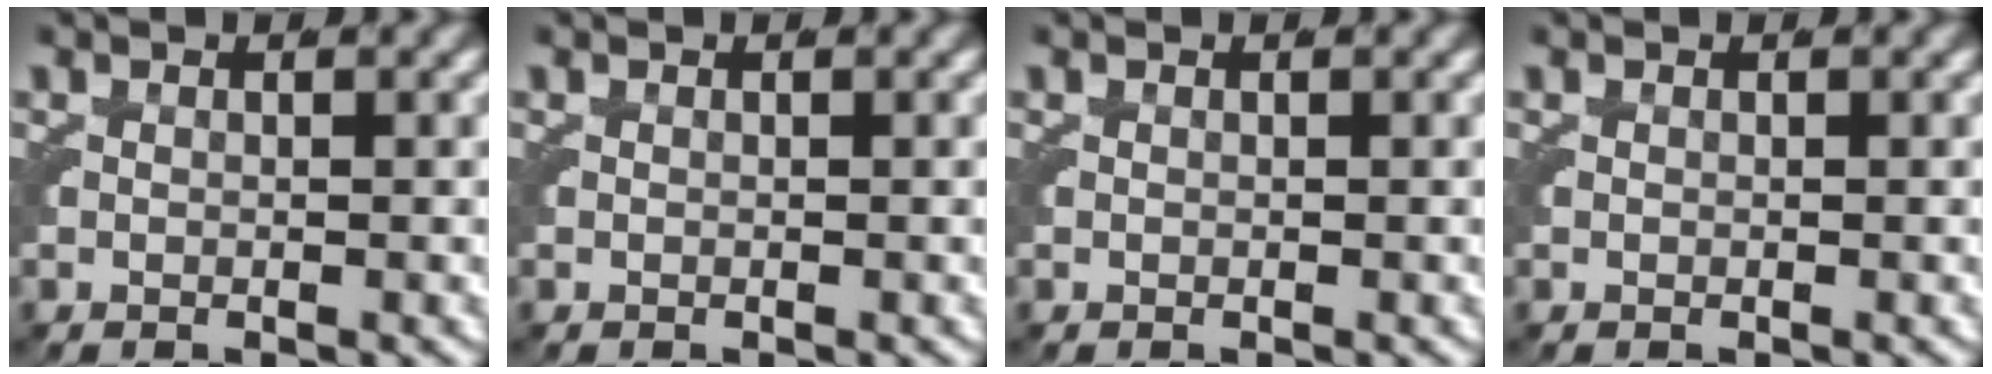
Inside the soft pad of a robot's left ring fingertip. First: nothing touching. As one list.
[{"total": 0.0}, {"total": 0.0}, {"total": 0.0}]